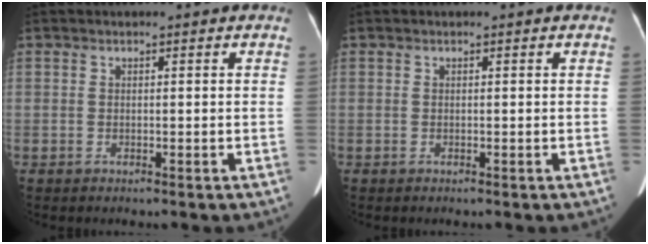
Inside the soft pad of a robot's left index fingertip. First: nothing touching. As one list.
[{"total": 0.0}]